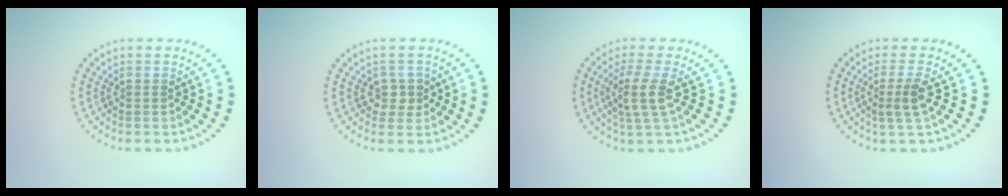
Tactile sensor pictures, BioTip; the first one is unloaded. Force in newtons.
{"total": 1.6, "press": 1.4, "slide": 0.7}
{"total": 2.9, "press": 2.3, "slide": 1.8}
{"total": 2.3, "press": 1.8, "slide": 1.4}